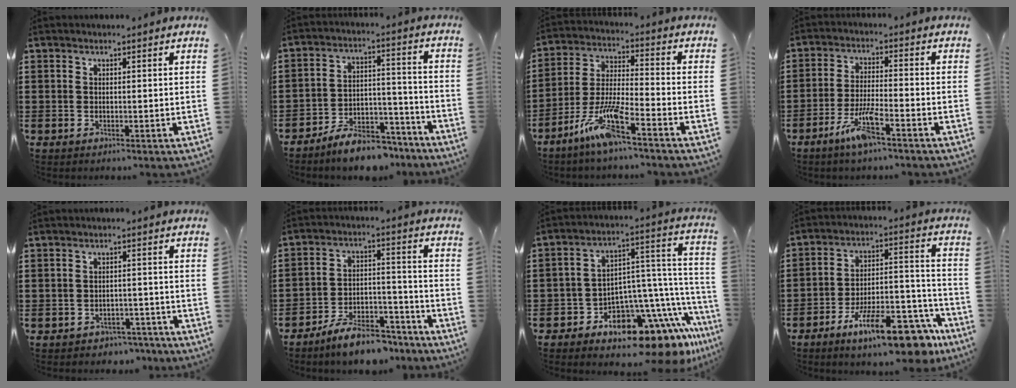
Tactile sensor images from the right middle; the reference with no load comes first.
{"total": 7.9, "force": [-7.3, 2.0, 2.4], "torque": [-0.034, 0.028, -0.137]}
{"total": 9.0, "force": [-6.4, 0.5, 6.4], "torque": [-0.148, -0.013, -0.127]}
{"total": 6.4, "force": [-4.0, 0.8, 5.0], "torque": [-0.105, -0.007, -0.074]}
{"total": 2.4, "force": [-2.4, 0.6, -0.1], "torque": [-0.007, 0.000, -0.051]}
{"total": 8.4, "force": [-7.6, 1.8, 3.1], "torque": [-0.050, 0.025, -0.142]}
{"total": 9.8, "force": [-7.1, 4.5, 4.9], "torque": [-0.083, -0.013, -0.126]}
{"total": 15.3, "force": [-11.2, 3.2, 9.9], "torque": [-0.147, 0.048, -0.188]}